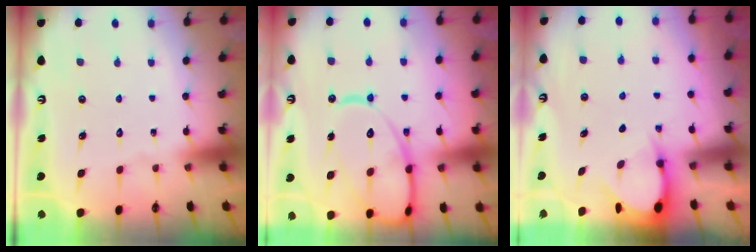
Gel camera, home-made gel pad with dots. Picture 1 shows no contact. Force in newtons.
{"total": 17.8, "press": 17.7, "slide": 1.7}
{"total": 3.3, "press": 3.3, "slide": 0.4}